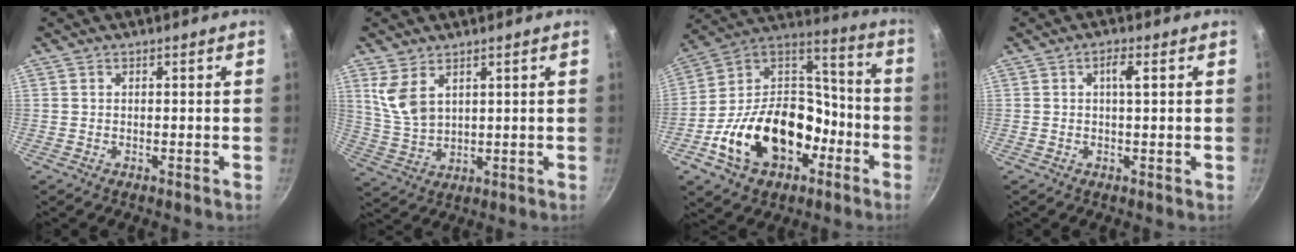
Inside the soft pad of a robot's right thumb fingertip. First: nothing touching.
{"total": 7.0, "force": [3.6, 3.9, 4.6], "torque": [-0.086, -0.026, 0.083]}
{"total": 24.1, "force": [-8.8, 16.2, 15.4], "torque": [-0.233, 0.082, -0.145]}
{"total": 2.9, "force": [0.6, 0.5, 2.7], "torque": [-0.052, 0.003, 0.010]}